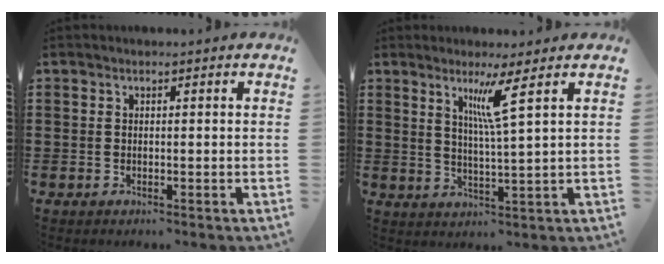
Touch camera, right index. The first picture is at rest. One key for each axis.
{"total": 5.4, "fx": 2.7, "fy": -0.6, "fz": 4.6, "tx": -0.090, "ty": -0.007, "tz": 0.041}